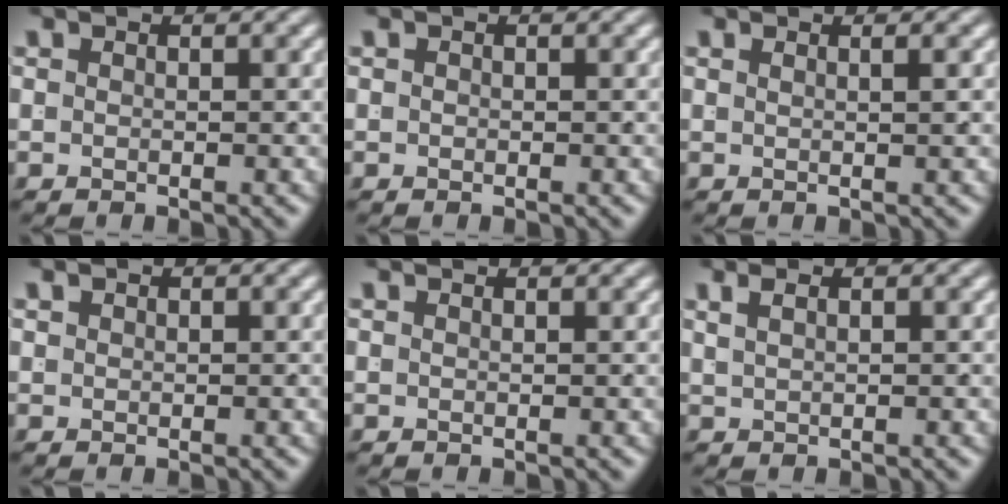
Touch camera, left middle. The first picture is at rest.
{"total": 0.0}
{"total": 1.6, "force": [0.3, -1.4, 0.7], "torque": [-0.002, -0.002, 0.010]}
{"total": 0.6, "force": [0.5, -0.3, 0.0], "torque": [0.006, -0.002, 0.017]}
{"total": 0.9, "force": [0.6, -0.6, -0.1], "torque": [0.011, 0.000, 0.011]}
{"total": 1.2, "force": [0.7, -0.8, 0.6], "torque": [0.000, 0.002, 0.022]}